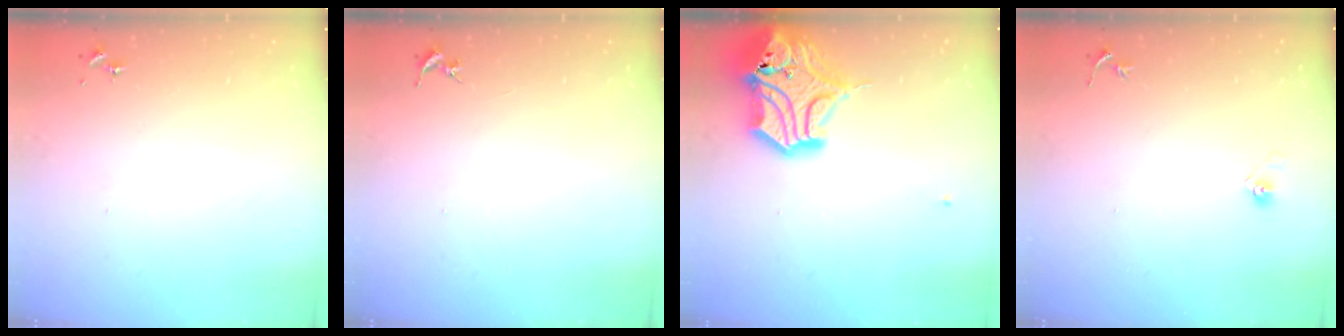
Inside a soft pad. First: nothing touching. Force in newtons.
{"total": 0.0}
{"total": 18.5, "press": 18.3, "slide": 2.6}
{"total": 3.6, "press": 2.9, "slide": 2.1}